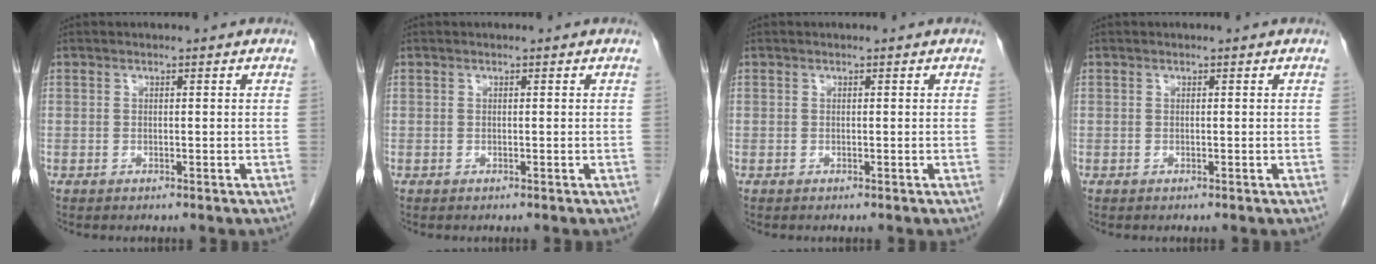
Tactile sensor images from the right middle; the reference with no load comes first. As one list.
[{"total": 0.0}, {"total": 0.0}, {"total": 0.0}]